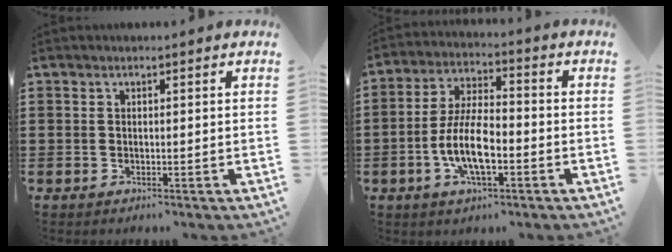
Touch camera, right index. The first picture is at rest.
{"total": 9.2, "force": [-2.7, 3.2, 8.1], "torque": [-0.185, -0.013, -0.056]}